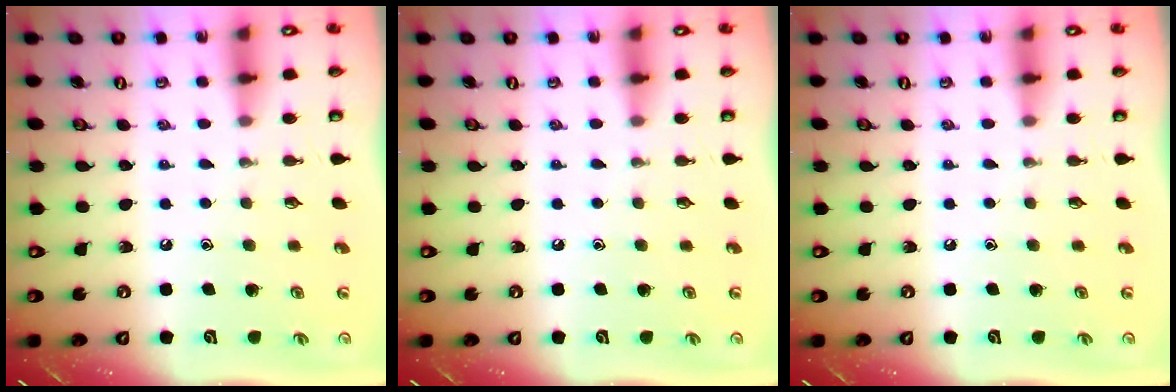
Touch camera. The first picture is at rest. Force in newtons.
{"total": 0.0}
{"total": 0.0}